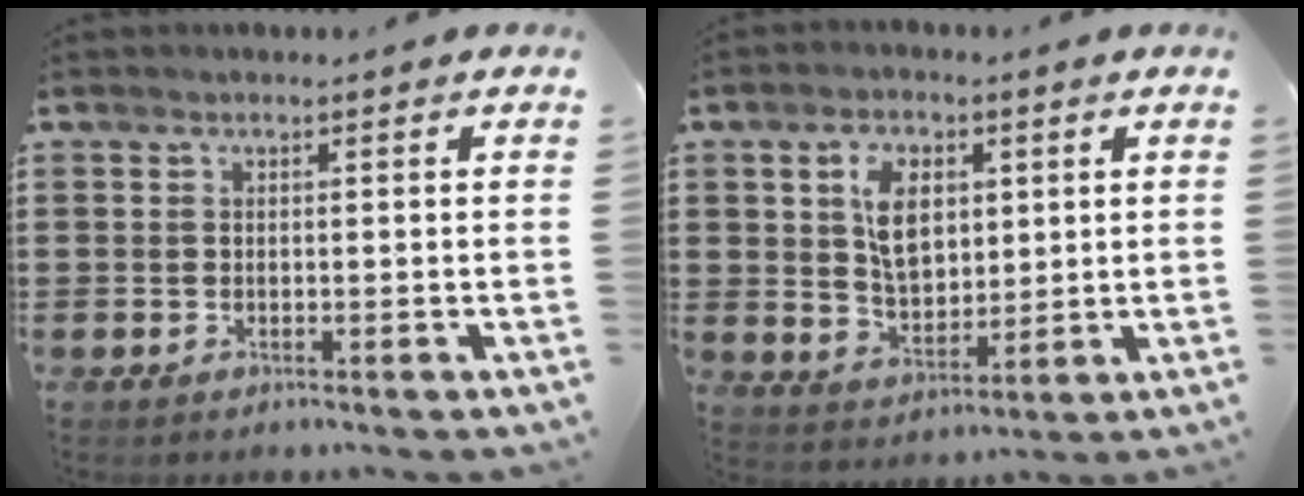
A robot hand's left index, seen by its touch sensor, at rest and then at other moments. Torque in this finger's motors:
{"motor_torque": [0.82, -0.05, 0.34, 0.14]}